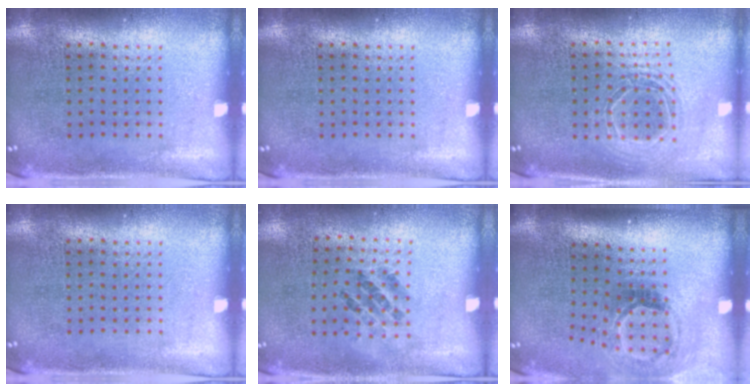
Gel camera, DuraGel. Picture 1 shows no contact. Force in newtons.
{"total": 0.0}
{"total": 1.7, "press": 1.4, "slide": 0.9}
{"total": 0.0}
{"total": 1.2, "press": 0.7, "slide": 0.9}
{"total": 1.8, "press": 1.2, "slide": 1.4}